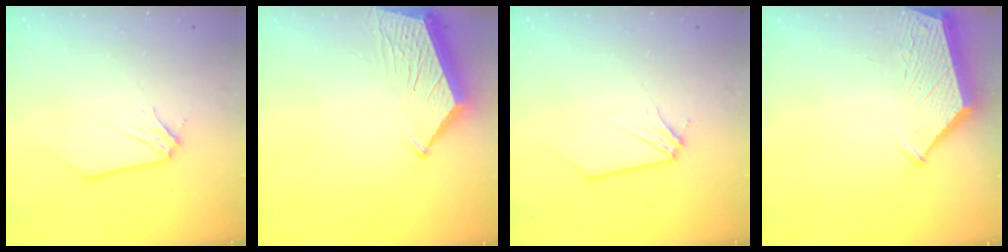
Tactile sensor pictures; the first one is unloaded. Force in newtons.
{"total": 7.1, "press": 7.0, "slide": 0.8}
{"total": 0.0}
{"total": 3.2, "press": 3.2, "slide": 0.4}